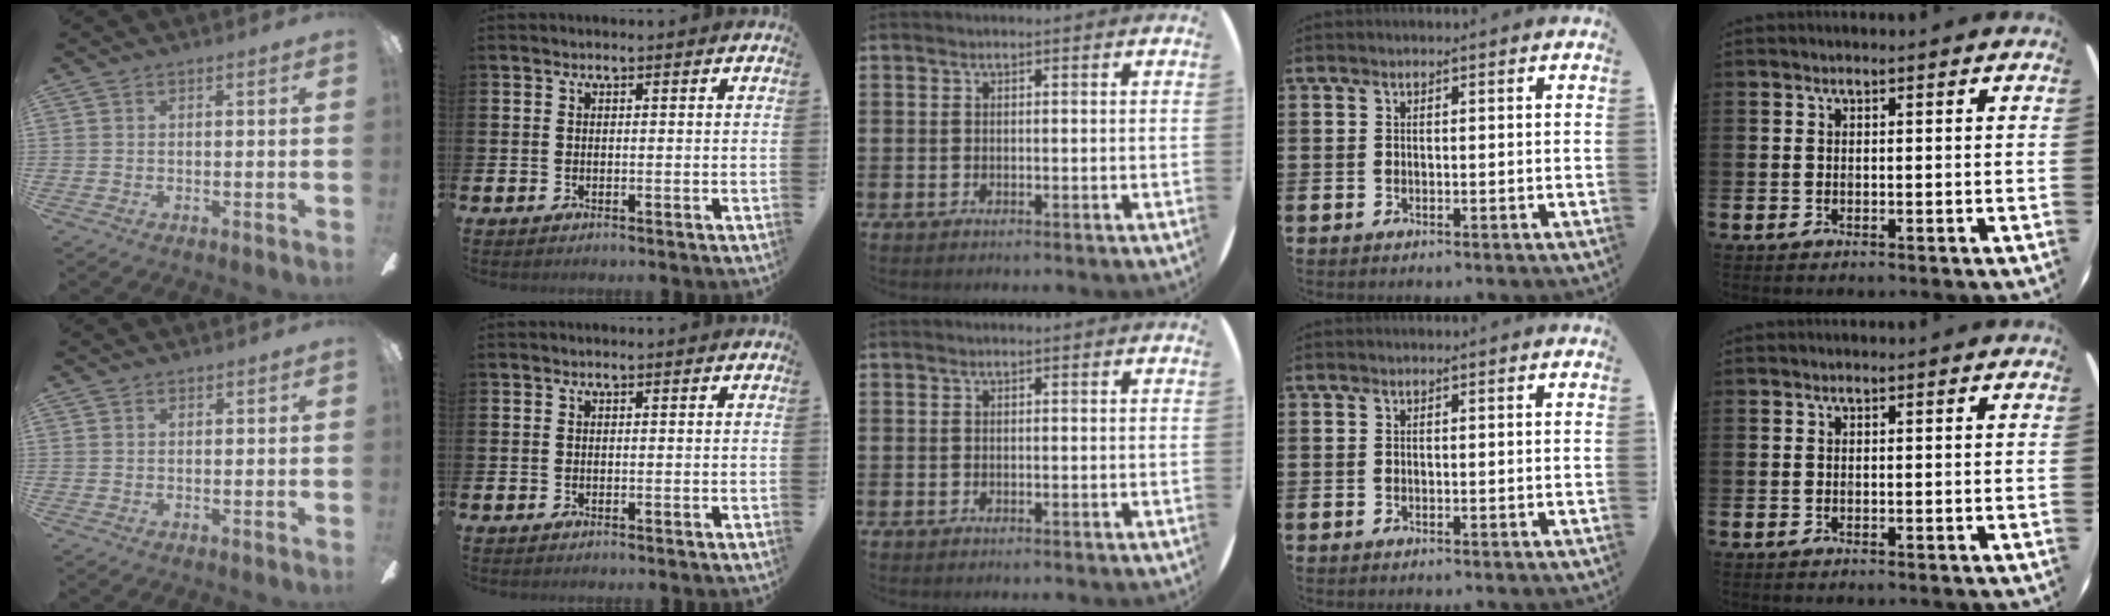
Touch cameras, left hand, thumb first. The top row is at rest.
{"thumb": {"total": 0.6, "force": [0.5, 0.2, -0.1], "torque": [0.001, 0.000, 0.010]}}